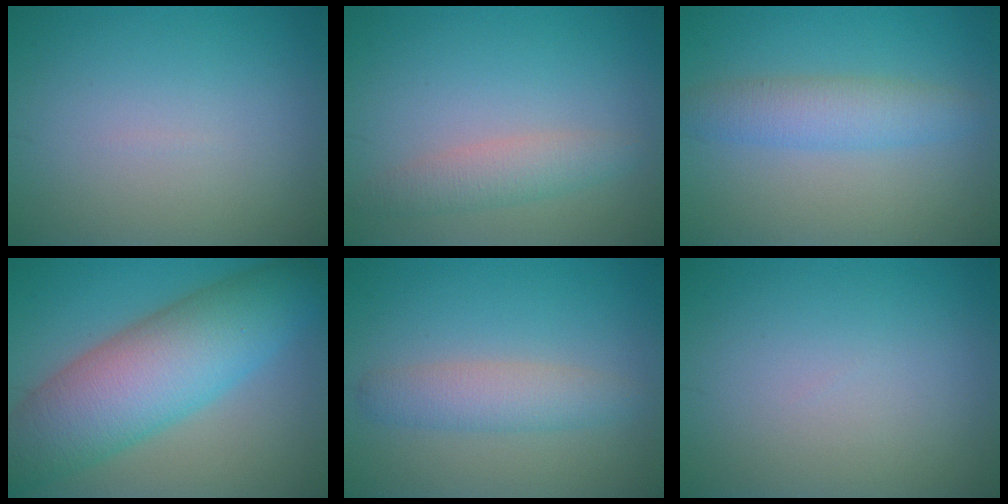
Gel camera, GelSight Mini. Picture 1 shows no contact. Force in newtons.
{"total": 2.5, "press": 2.5, "slide": 0.1}
{"total": 3.4, "press": 3.4, "slide": 0.1}
{"total": 10.9, "press": 10.9, "slide": 0.3}
{"total": 3.0, "press": 3.0, "slide": 0.1}
{"total": 0.0}